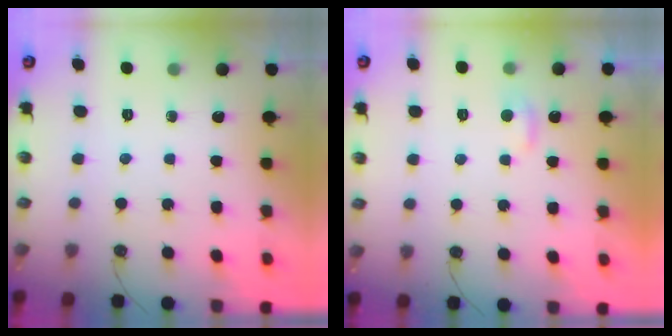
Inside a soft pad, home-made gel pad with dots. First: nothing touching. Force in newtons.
{"total": 2.2, "press": 2.2, "slide": 0.3}